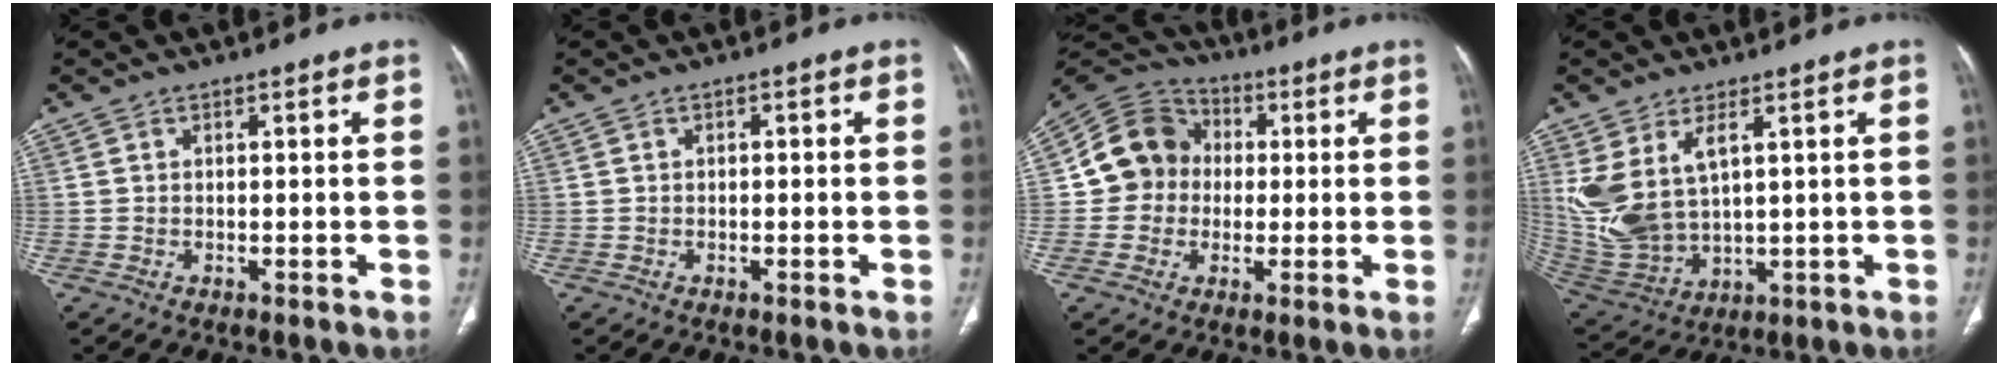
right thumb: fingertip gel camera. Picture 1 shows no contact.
{"total": 0.8, "force": [0.1, 0.5, 0.6], "torque": [-0.007, 0.002, 0.000]}
{"total": 11.4, "force": [0.4, 10.5, 4.3], "torque": [-0.052, 0.025, -0.002]}
{"total": 12.3, "force": [4.2, 6.3, 9.7], "torque": [-0.206, -0.021, 0.108]}